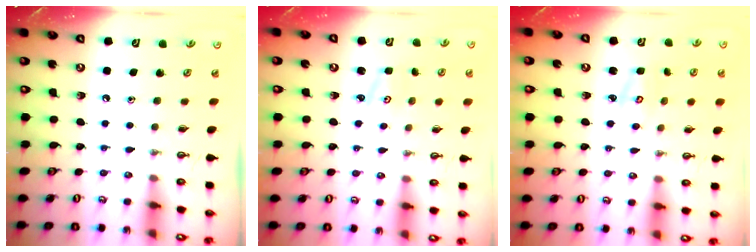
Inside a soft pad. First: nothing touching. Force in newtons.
{"total": 1.4, "press": 1.4, "slide": 0.3}
{"total": 3.1, "press": 3.1, "slide": 0.2}